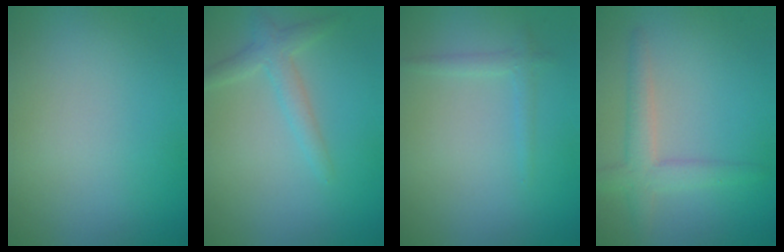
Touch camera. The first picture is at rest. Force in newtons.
{"total": 2.2, "press": 2.2, "slide": 0.1}
{"total": 1.1, "press": 1.1, "slide": 0.1}
{"total": 3.2, "press": 3.2, "slide": 0.2}